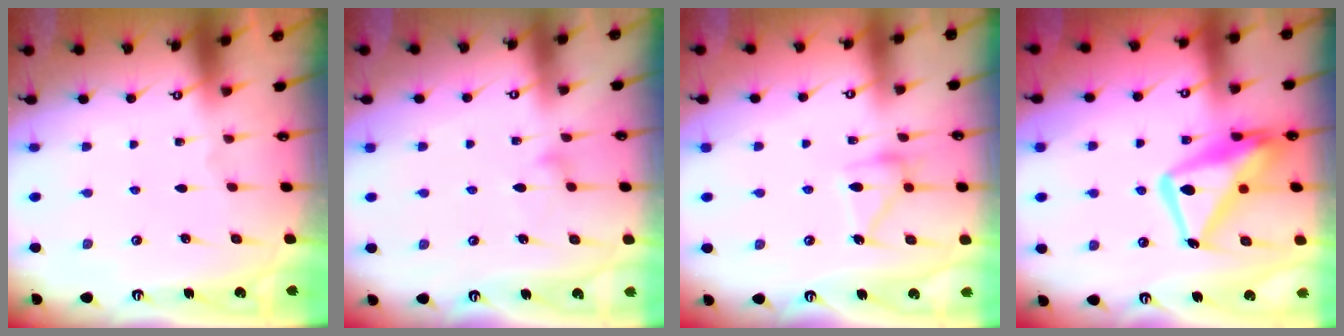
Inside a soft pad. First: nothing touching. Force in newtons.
{"total": 8.4, "press": 8.4, "slide": 0.5}
{"total": 14.3, "press": 14.2, "slide": 0.8}
{"total": 16.1, "press": 16.0, "slide": 1.7}